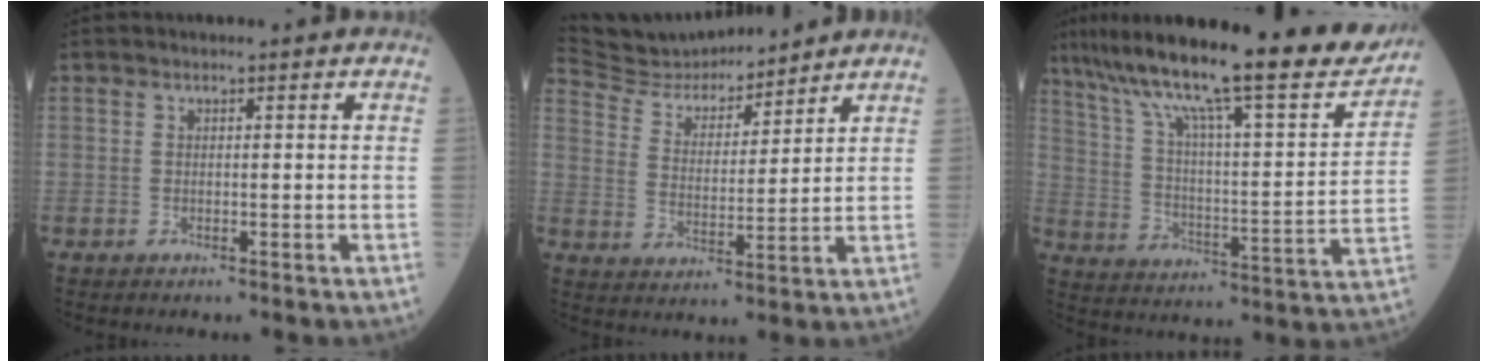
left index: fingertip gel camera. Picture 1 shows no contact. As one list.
[{"total": 13.4, "force": [12.9, 2.4, 2.8], "torque": [-0.056, 0.012, 0.230]}, {"total": 25.7, "force": [20.9, 2.4, 14.8], "torque": [-0.250, -0.013, 0.308]}]